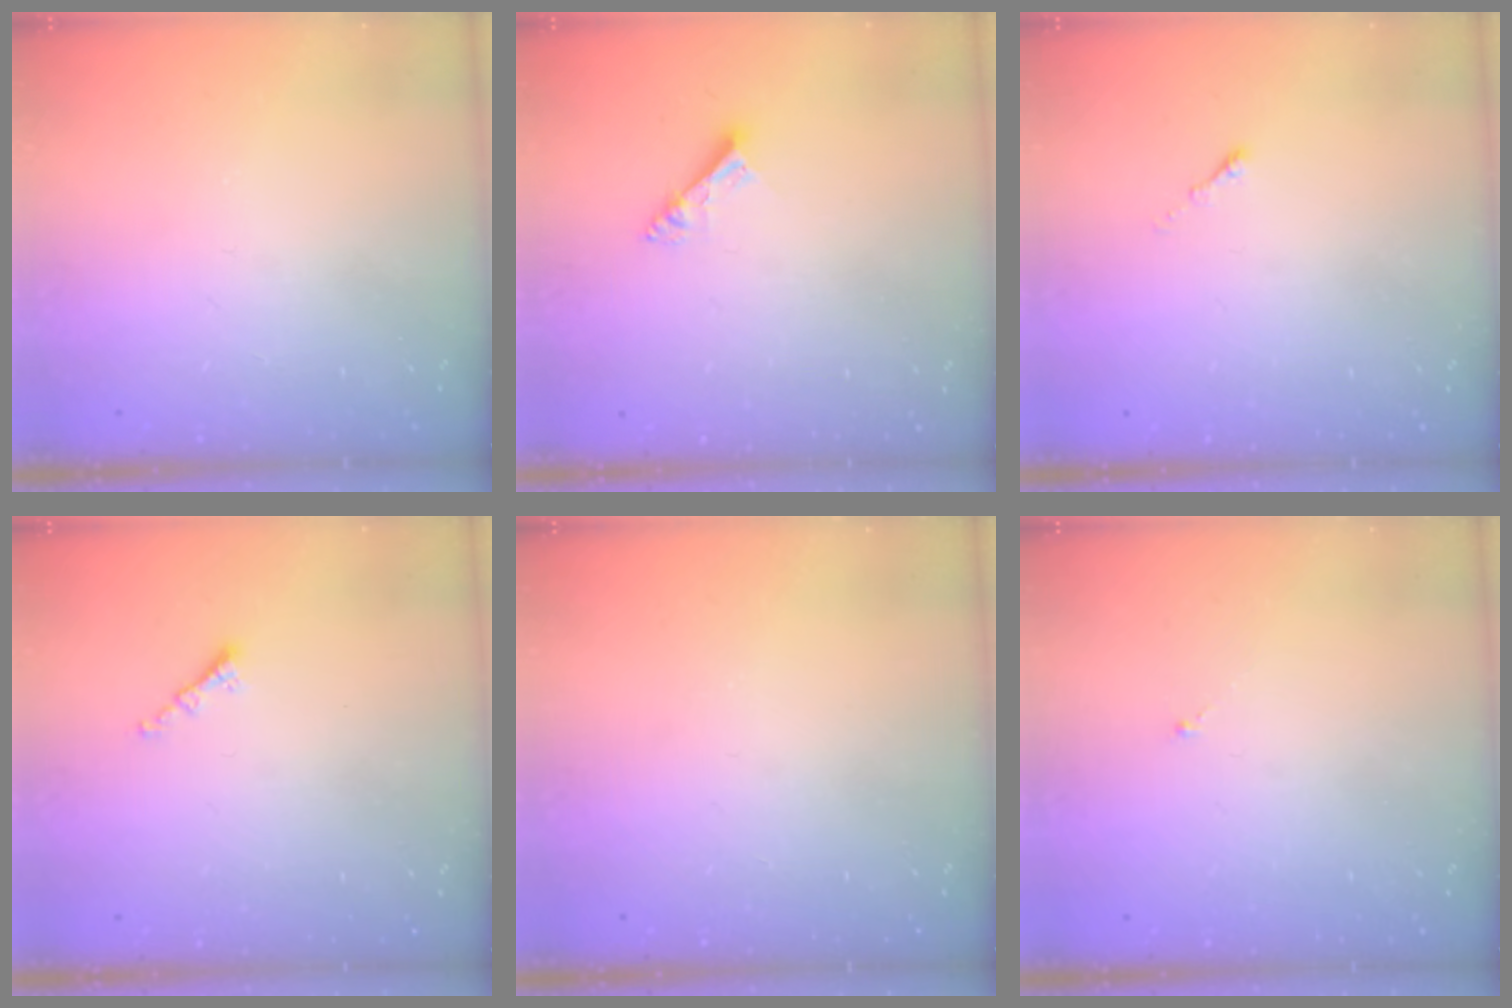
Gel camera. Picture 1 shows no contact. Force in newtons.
{"total": 5.1, "press": 5.1, "slide": 0.1}
{"total": 0.0}
{"total": 1.3, "press": 1.2, "slide": 0.5}
{"total": 0.0}
{"total": 0.0}